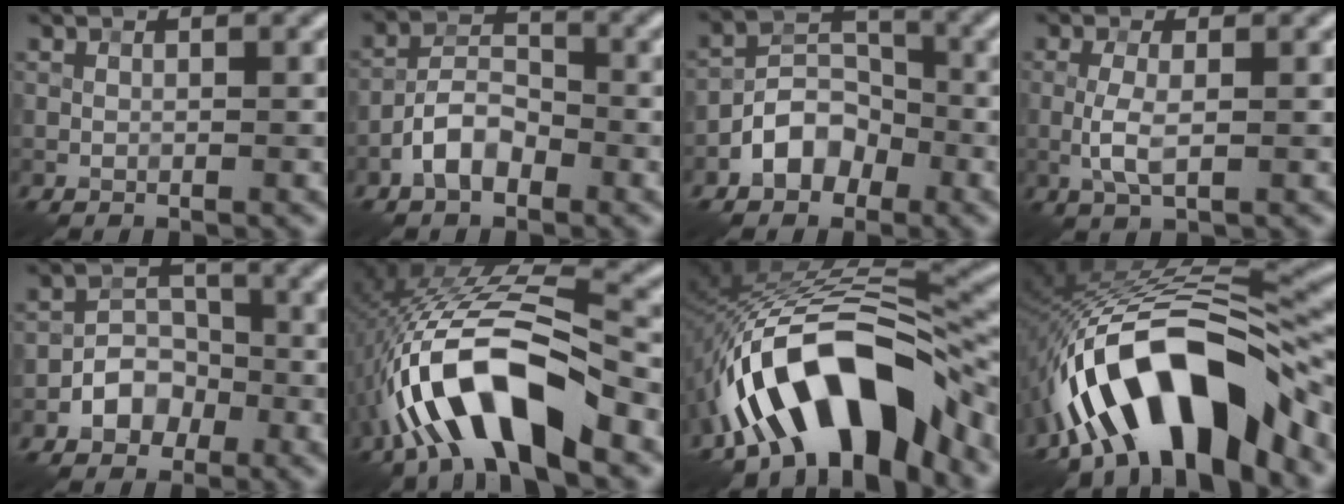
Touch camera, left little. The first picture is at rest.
{"total": 4.0, "force": [-2.2, 2.1, 2.6], "torque": [-0.042, 0.011, -0.045]}
{"total": 4.4, "force": [-2.4, 3.0, 2.1], "torque": [-0.028, 0.007, -0.049]}
{"total": 2.6, "force": [-0.4, 0.8, 2.5], "torque": [-0.055, 0.001, -0.010]}
{"total": 3.6, "force": [-1.7, 2.8, 1.6], "torque": [-0.015, 0.007, -0.028]}
{"total": 12.0, "force": [-5.3, 4.2, 9.9], "torque": [-0.195, 0.015, -0.098]}
{"total": 13.6, "force": [-7.3, 5.4, 10.2], "torque": [-0.154, 0.012, -0.127]}
{"total": 15.0, "force": [-7.6, 5.6, 11.6], "torque": [-0.181, 0.009, -0.129]}